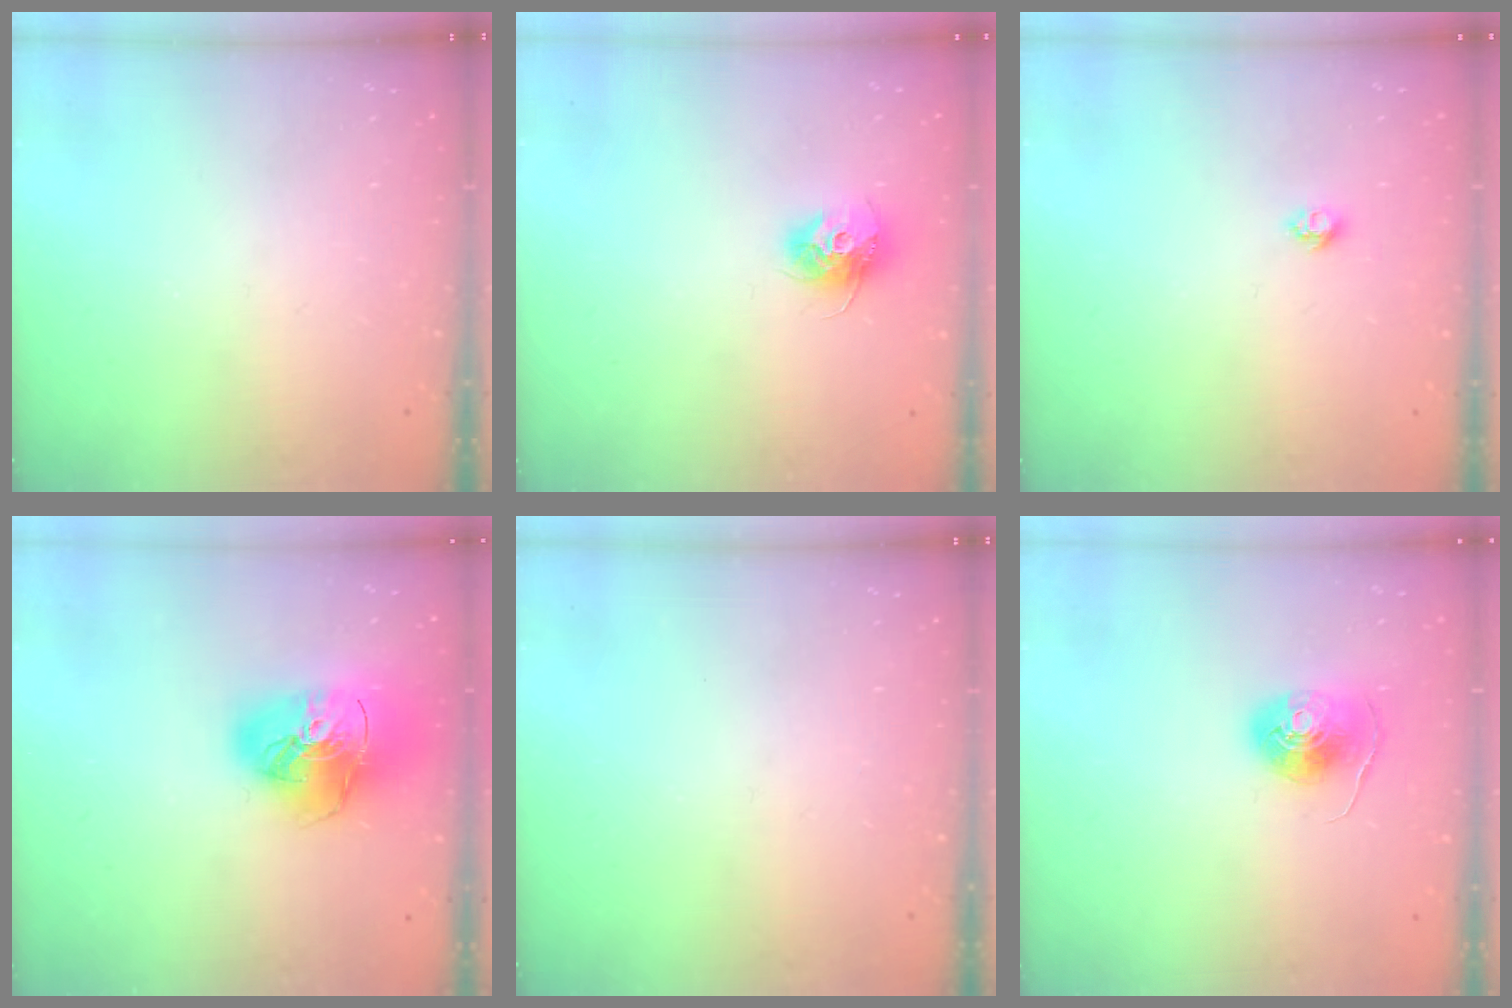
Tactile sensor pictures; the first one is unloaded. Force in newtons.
{"total": 10.2, "press": 10.2, "slide": 0.6}
{"total": 4.3, "press": 4.3, "slide": 0.5}
{"total": 20.2, "press": 20.1, "slide": 2.2}
{"total": 0.0}
{"total": 8.5, "press": 8.5, "slide": 0.3}